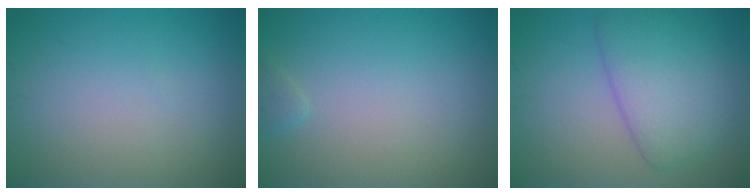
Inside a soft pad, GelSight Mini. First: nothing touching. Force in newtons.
{"total": 0.8, "press": 0.8, "slide": 0.1}
{"total": 5.9, "press": 5.9, "slide": 0.3}